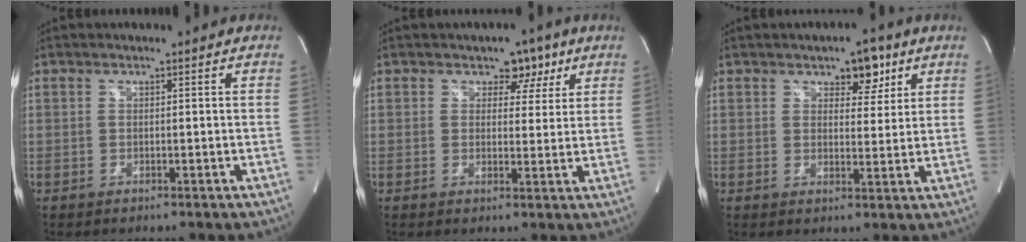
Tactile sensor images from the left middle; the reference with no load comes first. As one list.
[{"total": 4.5, "force": [2.5, 3.2, 2.0], "torque": [-0.009, 0.007, 0.033]}, {"total": 5.3, "force": [3.1, 2.8, 3.3], "torque": [-0.038, 0.008, 0.043]}]